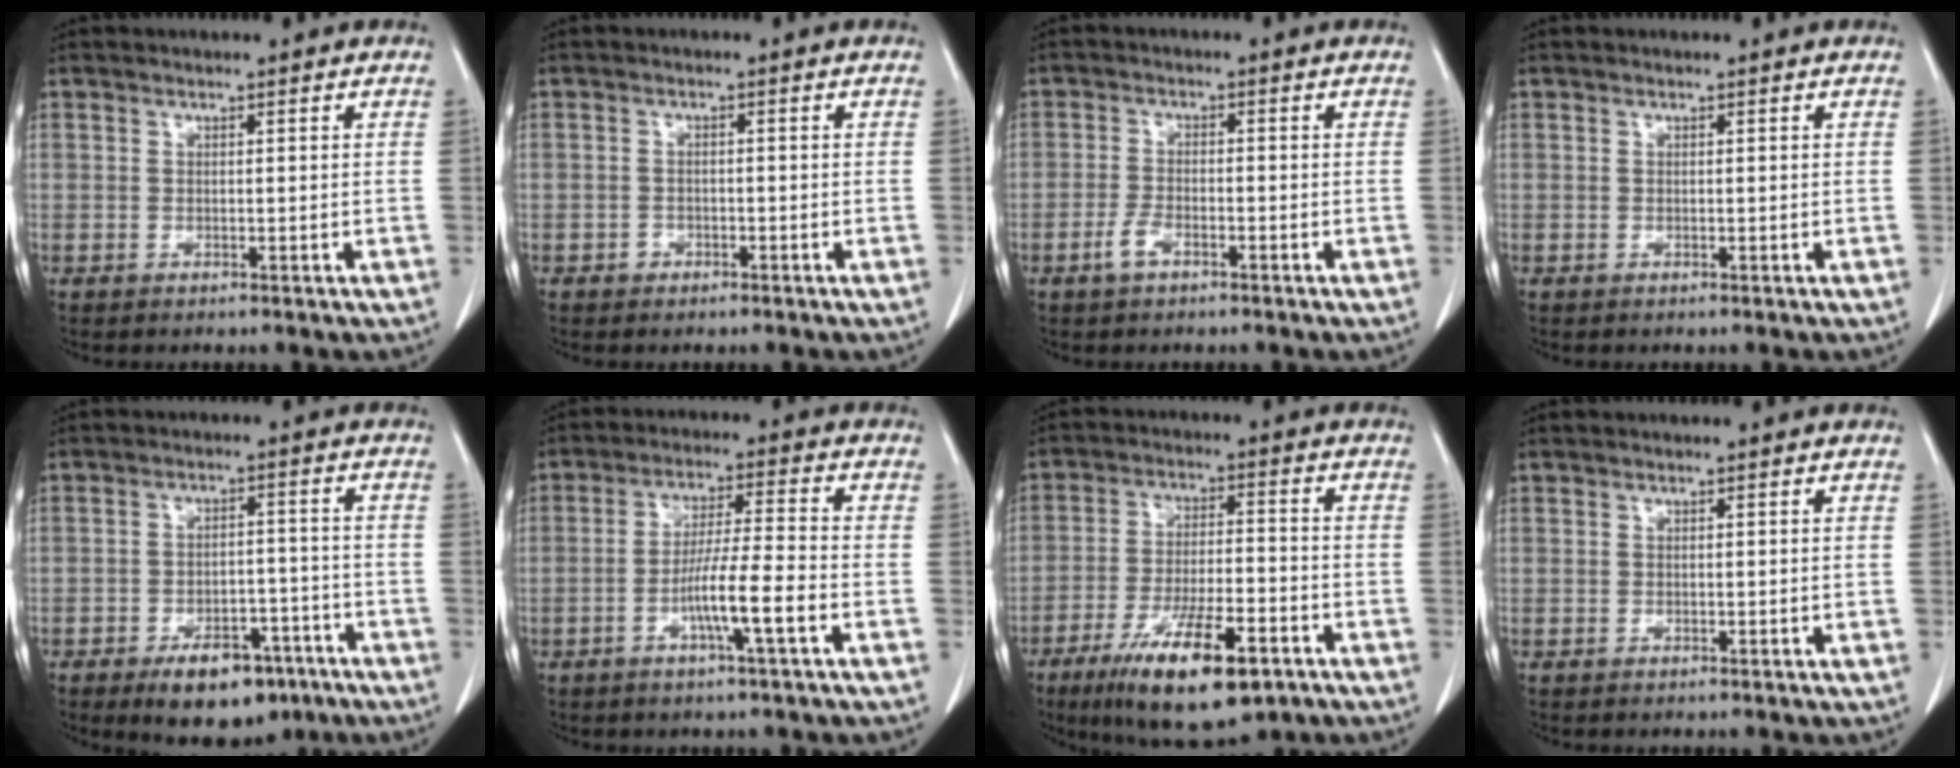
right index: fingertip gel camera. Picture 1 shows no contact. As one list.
[{"total": 1.2, "force": [-0.8, 0.9, 0.2], "torque": [-0.003, 0.004, -0.014]}, {"total": 3.0, "force": [-1.8, 1.1, 2.0], "torque": [-0.045, 0.002, -0.037]}, {"total": 0.0}, {"total": 9.7, "force": [-6.2, 4.9, 5.7], "torque": [-0.075, 0.004, -0.089]}, {"total": 7.9, "force": [-2.9, -0.3, 7.3], "torque": [-0.134, 0.001, -0.052]}, {"total": 14.8, "force": [-8.4, 3.9, 11.6], "torque": [-0.209, -0.019, -0.135]}, {"total": 0.0}]